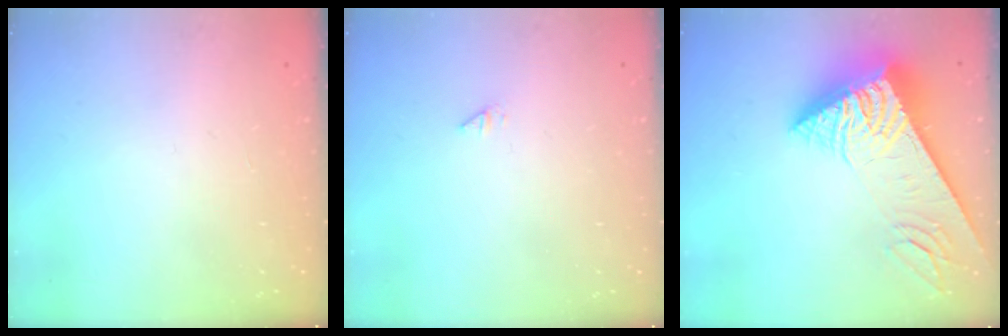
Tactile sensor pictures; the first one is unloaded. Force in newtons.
{"total": 0.0}
{"total": 9.5, "press": 9.4, "slide": 1.0}